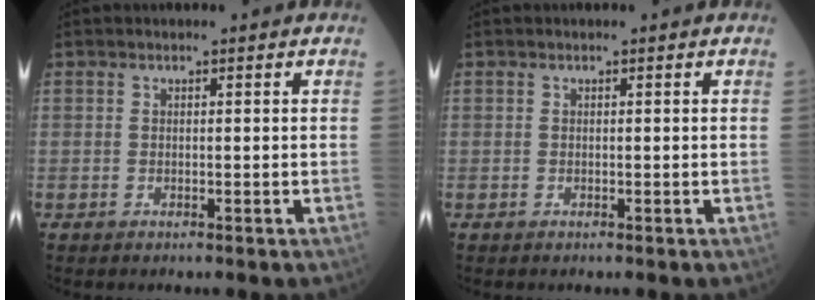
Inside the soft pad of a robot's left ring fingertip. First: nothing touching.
{"total": 0.0}